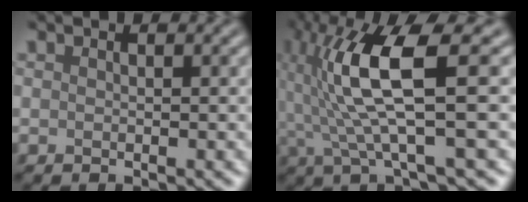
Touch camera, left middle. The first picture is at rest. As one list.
[{"total": 8.4, "force": [1.0, 1.6, 8.2], "torque": [-0.168, 0.004, 0.022]}]